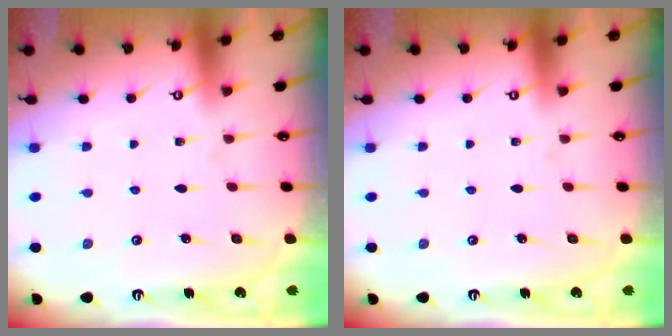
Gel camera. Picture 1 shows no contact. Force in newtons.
{"total": 0.0}